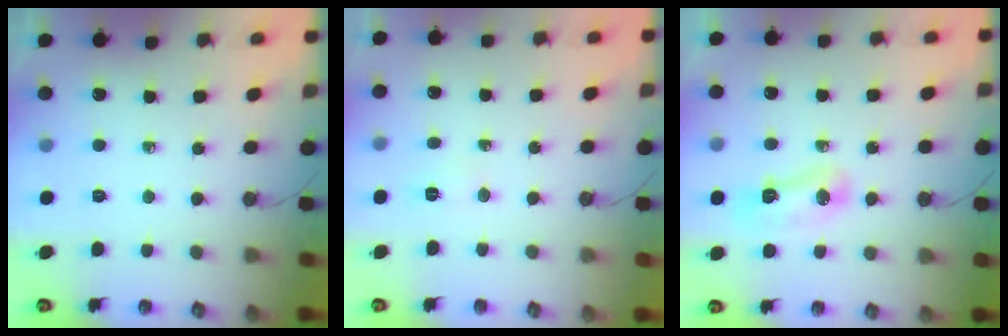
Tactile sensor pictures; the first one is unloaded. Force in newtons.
{"total": 4.4, "press": 2.8, "slide": 3.5}
{"total": 7.8, "press": 7.8, "slide": 1.1}